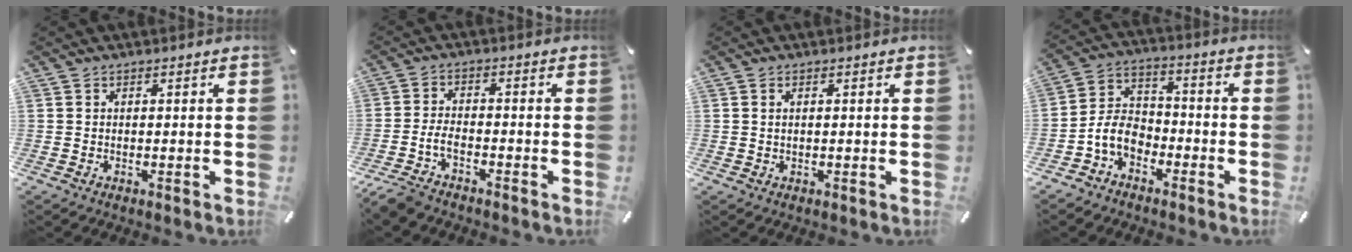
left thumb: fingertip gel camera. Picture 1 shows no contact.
{"total": 4.8, "force": [-3.5, 1.9, 2.7], "torque": [-0.072, 0.008, -0.069]}
{"total": 0.7, "force": [0.2, 0.3, 0.6], "torque": [-0.014, 0.002, 0.002]}
{"total": 8.1, "force": [-4.6, 5.8, 3.4], "torque": [-0.081, 0.023, -0.089]}